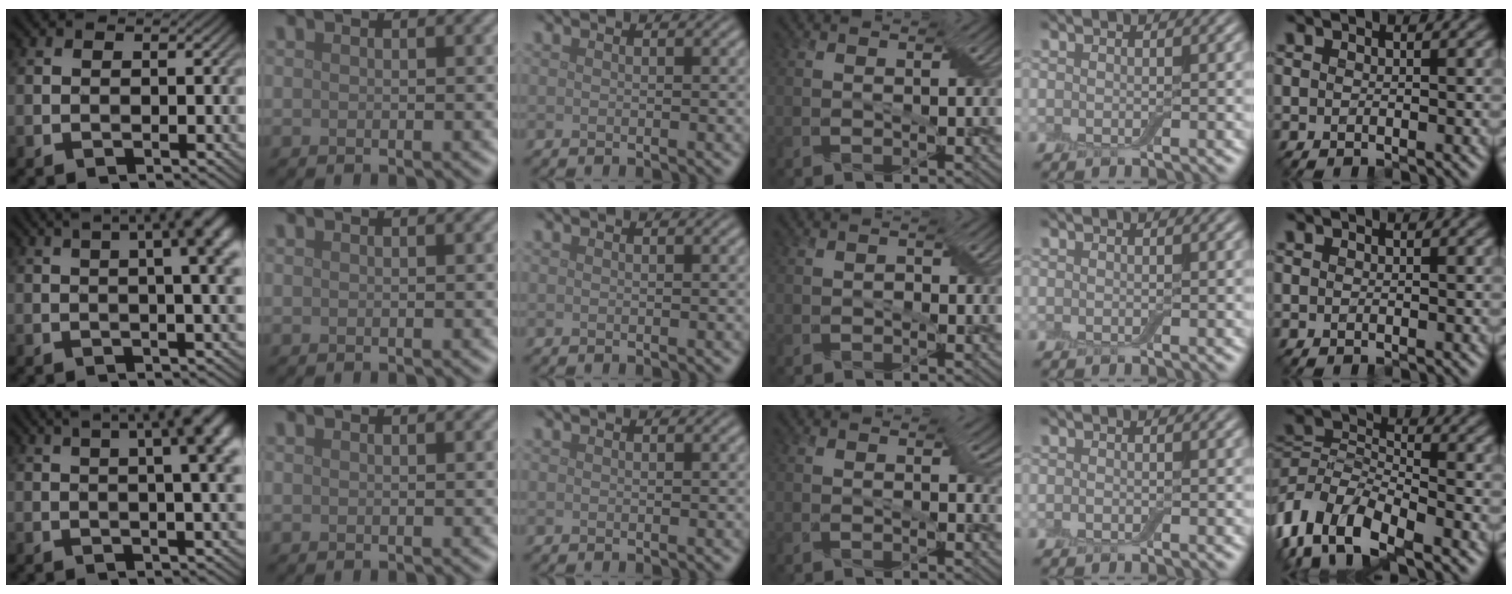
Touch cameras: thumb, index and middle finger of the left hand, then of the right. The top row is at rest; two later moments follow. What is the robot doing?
{"motion": "wrap", "object": "cling film"}